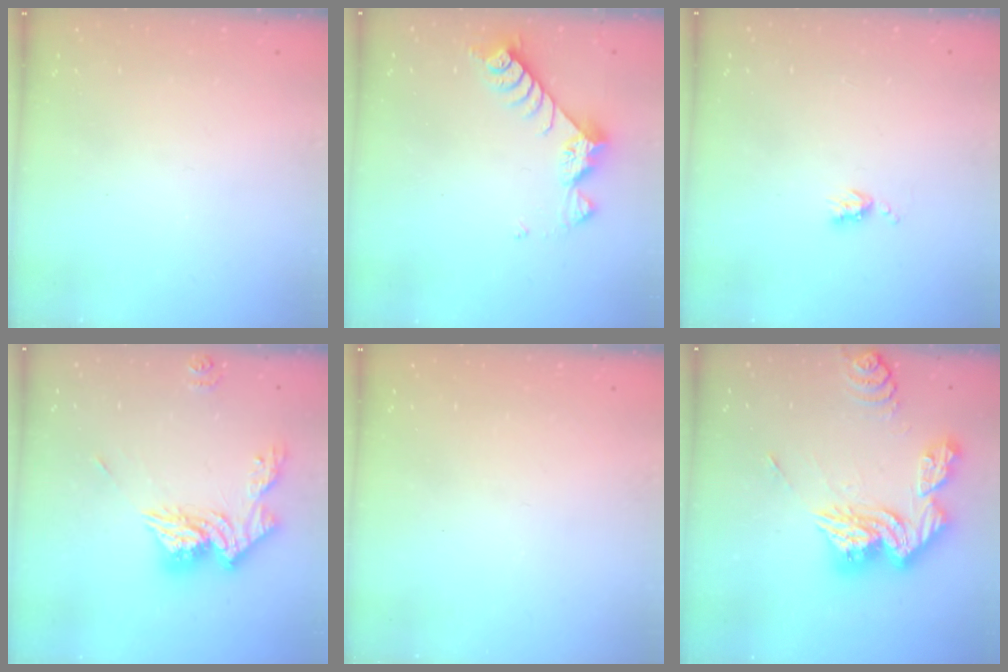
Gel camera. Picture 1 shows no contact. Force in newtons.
{"total": 8.3, "press": 8.3, "slide": 0.5}
{"total": 5.8, "press": 5.7, "slide": 0.8}
{"total": 14.4, "press": 14.4, "slide": 1.5}
{"total": 0.0}
{"total": 18.2, "press": 18.1, "slide": 1.9}